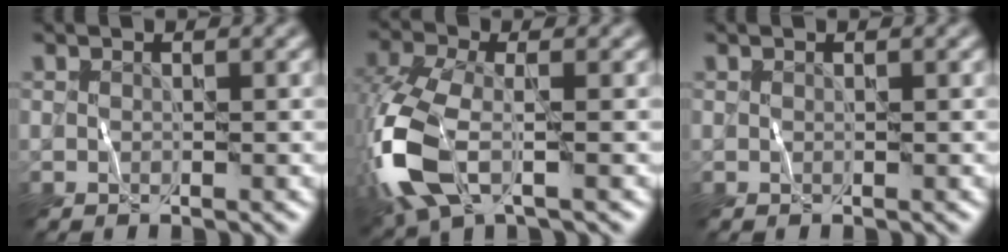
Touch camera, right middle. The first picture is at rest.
{"total": 9.2, "force": [-2.7, 4.6, 7.5], "torque": [-0.194, -0.010, -0.062]}
{"total": 0.0}